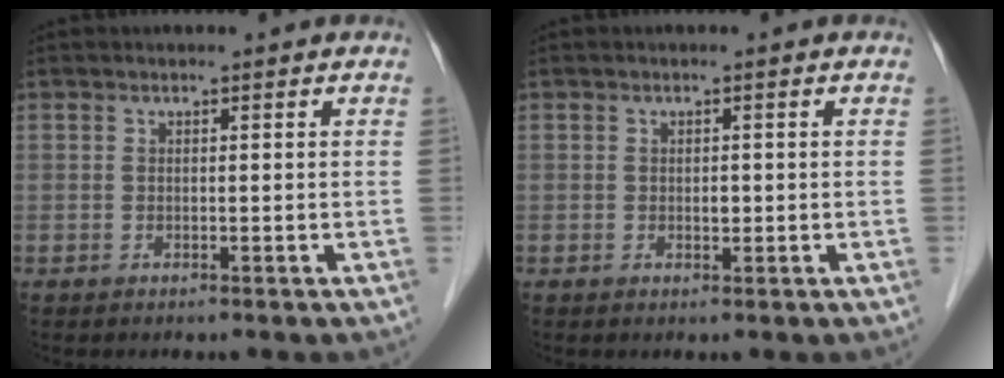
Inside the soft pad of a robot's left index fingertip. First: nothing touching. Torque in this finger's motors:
{"motor_torque": [0.07, 0.07, 0.02, 0.00]}